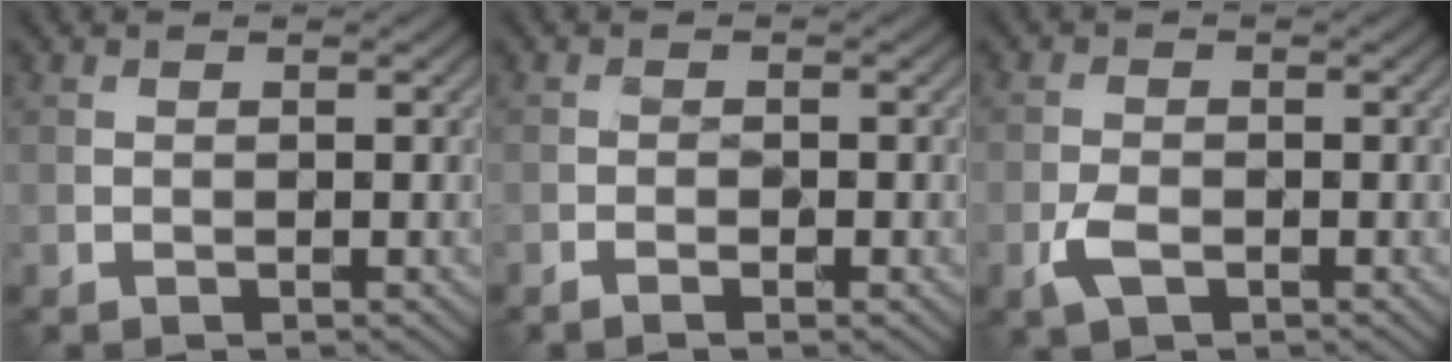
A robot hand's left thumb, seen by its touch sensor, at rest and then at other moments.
{"total": 1.5, "force": [-1.0, 0.3, 1.2], "torque": [-0.021, 0.001, -0.018]}
{"total": 3.0, "force": [-1.4, 1.6, 2.2], "torque": [-0.050, -0.005, -0.032]}